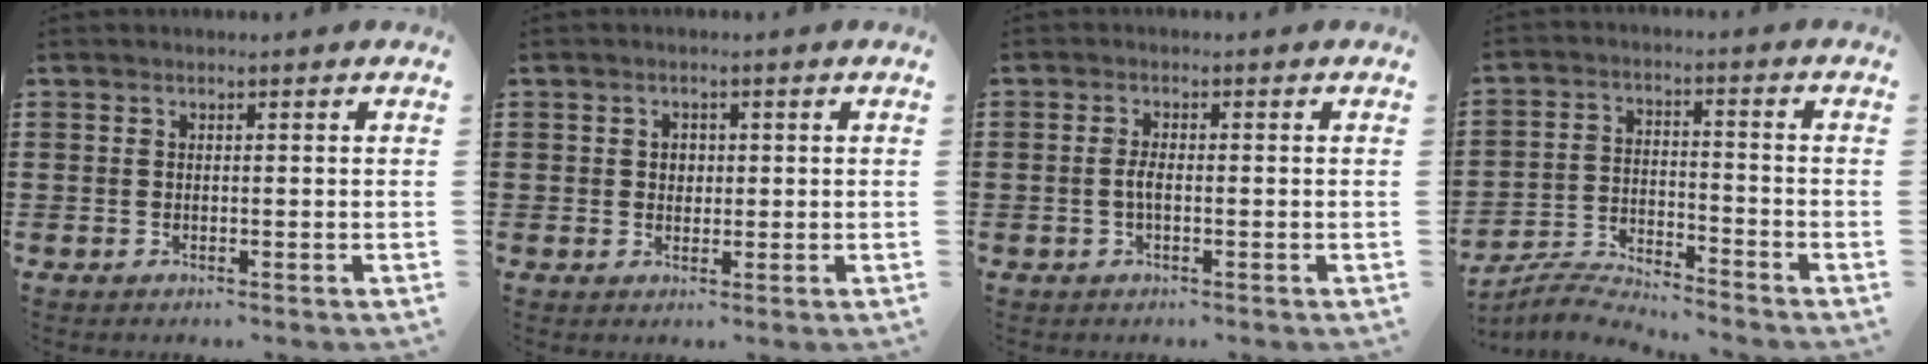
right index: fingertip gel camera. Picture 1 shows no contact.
{"total": 1.6, "force": [0.2, 1.4, 0.6], "torque": [-0.016, 0.011, 0.001]}
{"total": 2.0, "force": [-0.4, 0.6, 1.9], "torque": [-0.043, -0.002, -0.010]}
{"total": 5.0, "force": [-5.0, 0.1, 0.5], "torque": [-0.026, 0.001, -0.104]}